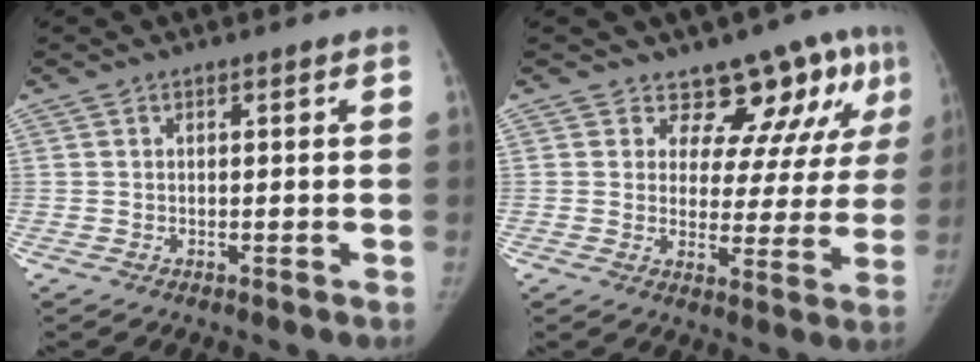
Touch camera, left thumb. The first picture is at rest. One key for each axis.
{"total": 12.7, "fx": 9.0, "fy": 6.6, "fz": 6.1, "tx": -0.024, "ty": -0.053, "tz": 0.101}